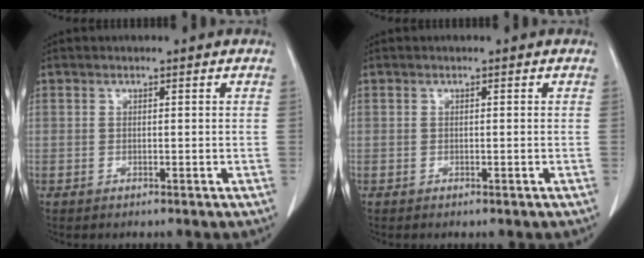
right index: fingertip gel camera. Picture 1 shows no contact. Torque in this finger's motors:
{"motor_torque": [-0.05, 0.02, 0.01, 0.02]}